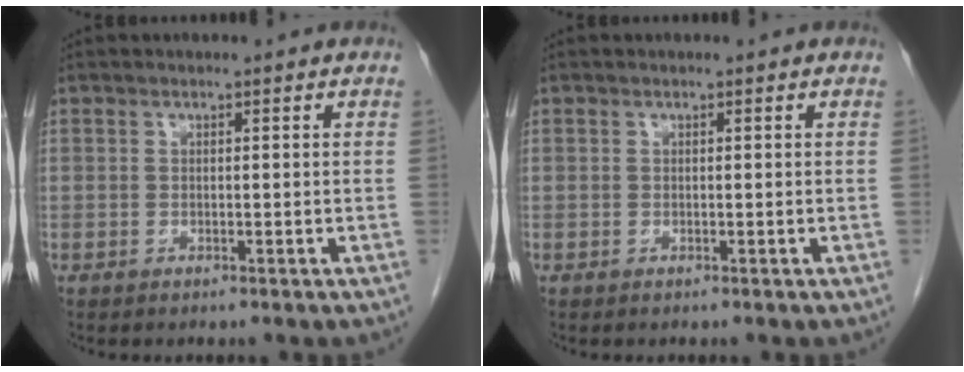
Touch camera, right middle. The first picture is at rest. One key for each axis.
{"total": 0.0}